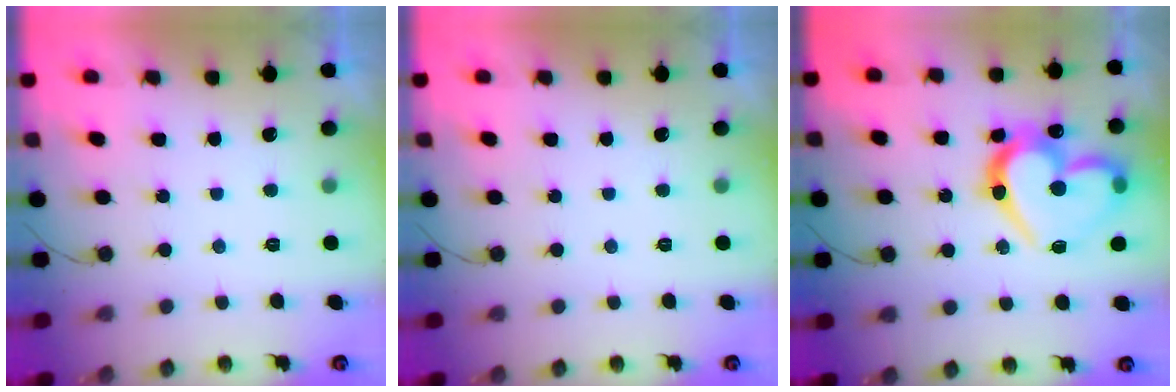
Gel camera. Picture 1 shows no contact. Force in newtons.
{"total": 0.0}
{"total": 22.6, "press": 22.5, "slide": 2.7}